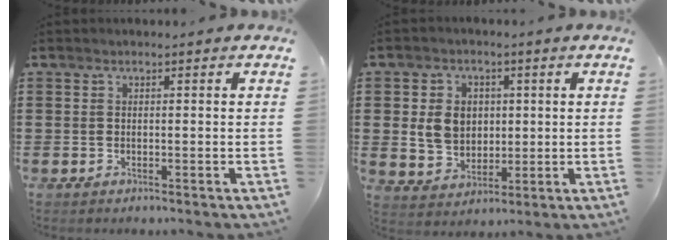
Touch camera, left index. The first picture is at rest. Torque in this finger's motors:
{"motor_torque": [0.84, -0.23, 0.37, 0.09]}